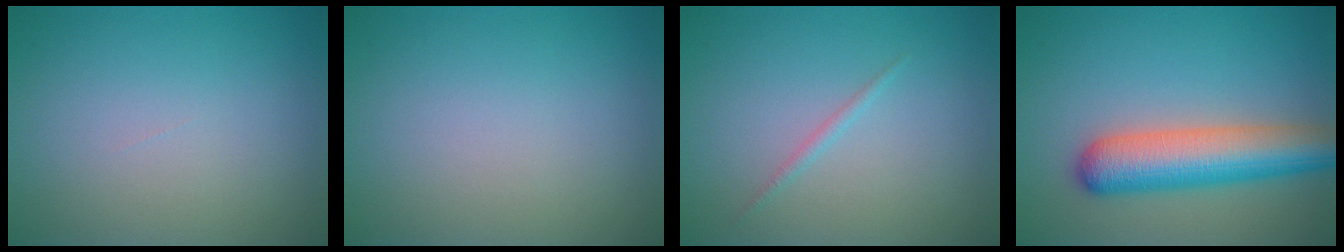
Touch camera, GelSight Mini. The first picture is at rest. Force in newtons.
{"total": 0.0}
{"total": 0.7, "press": 0.7, "slide": 0.1}
{"total": 7.2, "press": 7.2, "slide": 0.3}